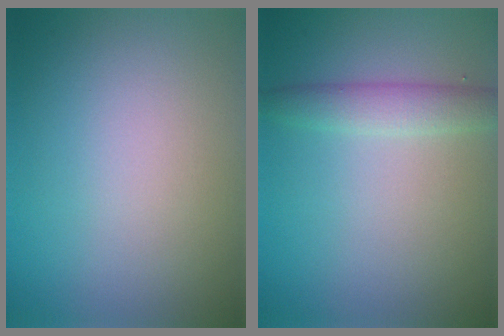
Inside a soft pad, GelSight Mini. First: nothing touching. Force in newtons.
{"total": 2.4, "press": 2.4, "slide": 0.1}